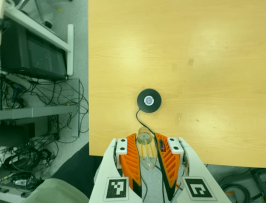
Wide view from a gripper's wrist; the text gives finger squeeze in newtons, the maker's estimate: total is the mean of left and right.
{"total": 20.4, "left": 22.0, "right": 18.8}